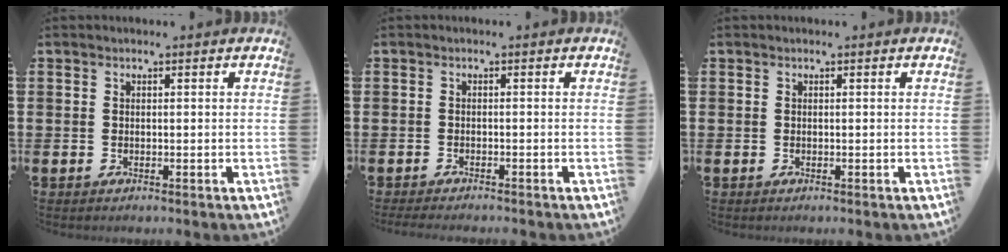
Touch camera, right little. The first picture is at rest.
{"total": 0.9, "force": [-0.8, 0.0, 0.3], "torque": [-0.004, -0.002, -0.016]}
{"total": 0.0}